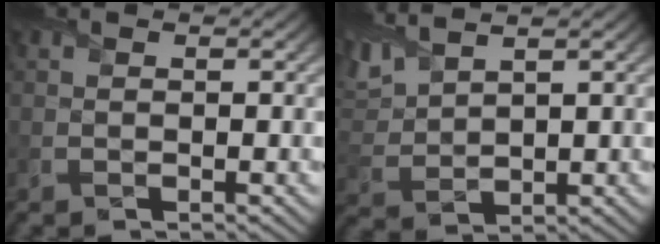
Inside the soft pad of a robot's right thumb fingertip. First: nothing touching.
{"total": 6.6, "force": [4.8, 2.2, 4.0], "torque": [-0.119, 0.022, 0.096]}